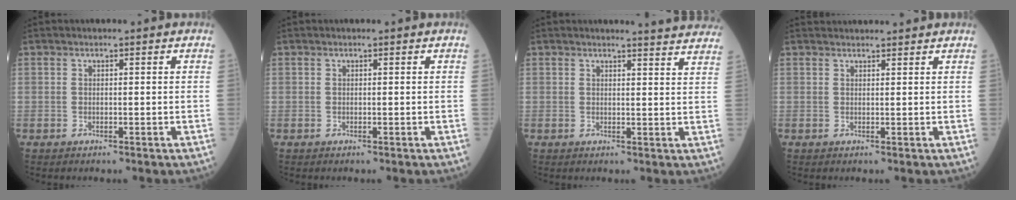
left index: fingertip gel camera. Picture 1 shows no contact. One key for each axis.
{"total": 0.0}
{"total": 9.4, "fx": 9.2, "fy": -0.1, "fz": 2.0, "tx": -0.019, "ty": -0.034, "tz": 0.079}
{"total": 4.1, "fx": 4.1, "fy": 0.2, "fz": 0.7, "tx": -0.007, "ty": 0.031, "tz": 0.055}